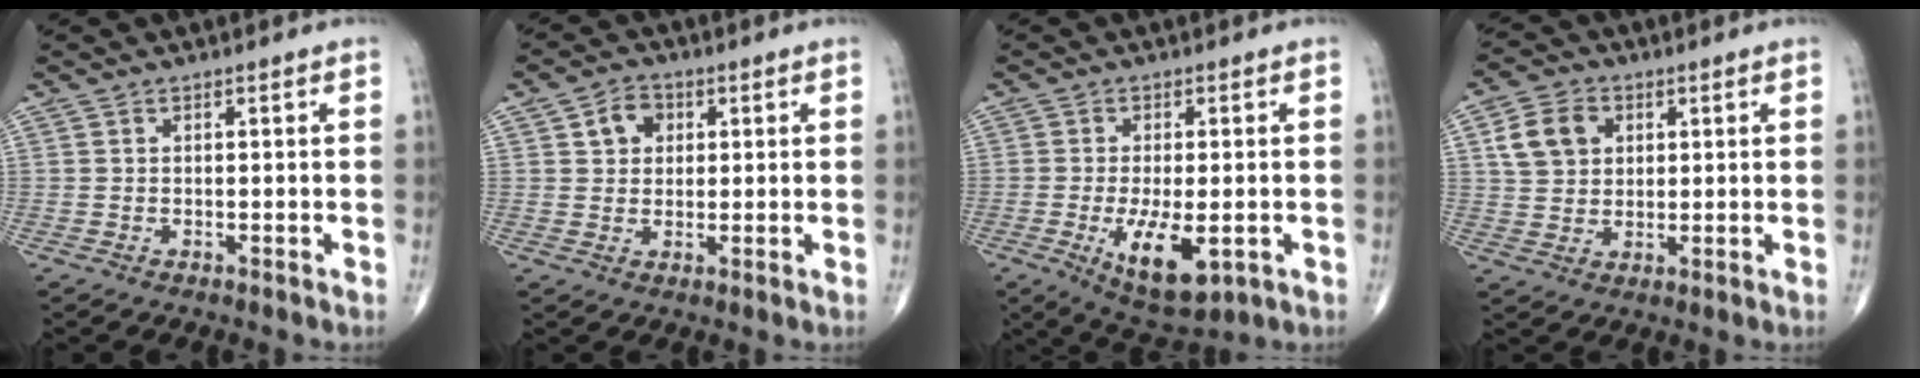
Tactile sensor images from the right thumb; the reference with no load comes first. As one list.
[{"total": 5.0, "force": [1.5, 4.0, 2.5], "torque": [-0.019, 0.001, 0.021]}, {"total": 10.5, "force": [-2.9, 4.4, 9.1], "torque": [-0.146, -0.016, -0.037]}, {"total": 8.2, "force": [2.6, 6.4, 4.4], "torque": [-0.061, 0.000, 0.046]}]